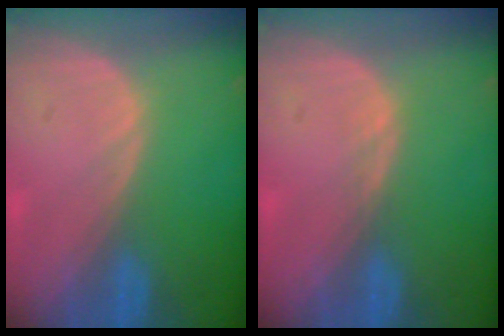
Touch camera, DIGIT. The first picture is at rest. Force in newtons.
{"total": 0.8, "press": 0.6, "slide": 0.5}